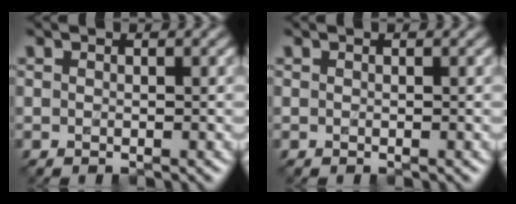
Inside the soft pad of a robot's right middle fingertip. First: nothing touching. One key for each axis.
{"total": 0.0}